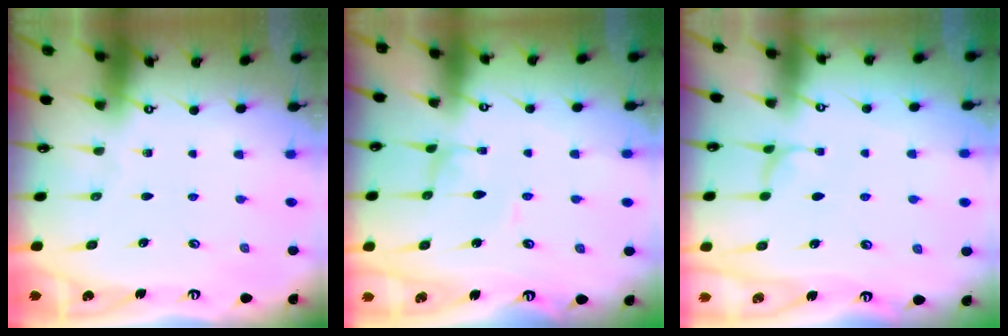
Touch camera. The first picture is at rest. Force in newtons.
{"total": 2.2, "press": 2.2, "slide": 0.1}
{"total": 1.9, "press": 1.8, "slide": 0.5}